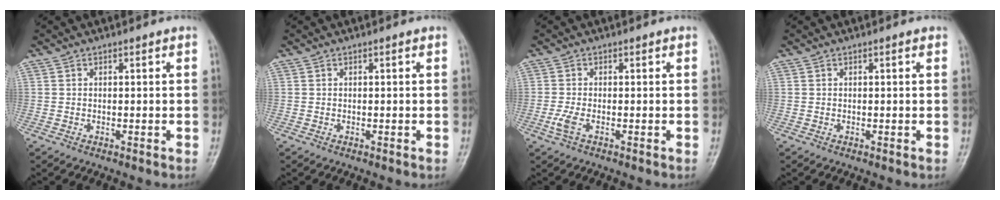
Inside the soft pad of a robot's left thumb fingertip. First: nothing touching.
{"total": 0.0}
{"total": 2.2, "force": [-0.8, 0.9, 1.9], "torque": [-0.048, -0.004, -0.018]}
{"total": 0.0}